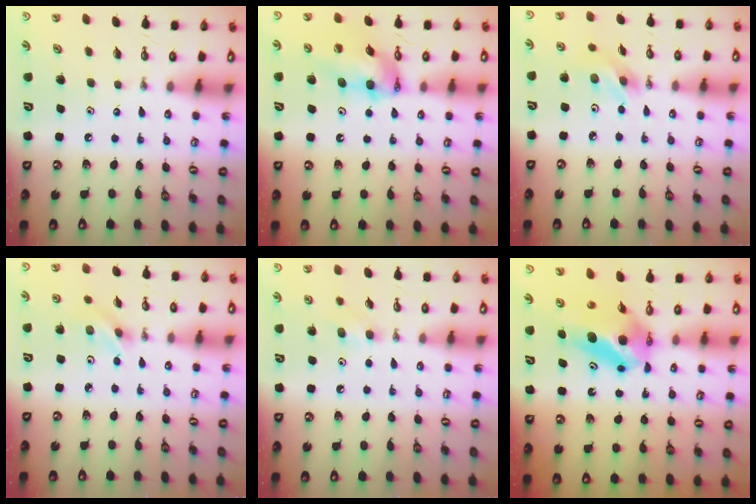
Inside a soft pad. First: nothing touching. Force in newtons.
{"total": 12.2, "press": 12.1, "slide": 1.2}
{"total": 5.4, "press": 5.4, "slide": 0.7}
{"total": 2.0, "press": 1.9, "slide": 0.4}
{"total": 5.2, "press": 5.1, "slide": 0.8}
{"total": 7.8, "press": 7.4, "slide": 2.3}